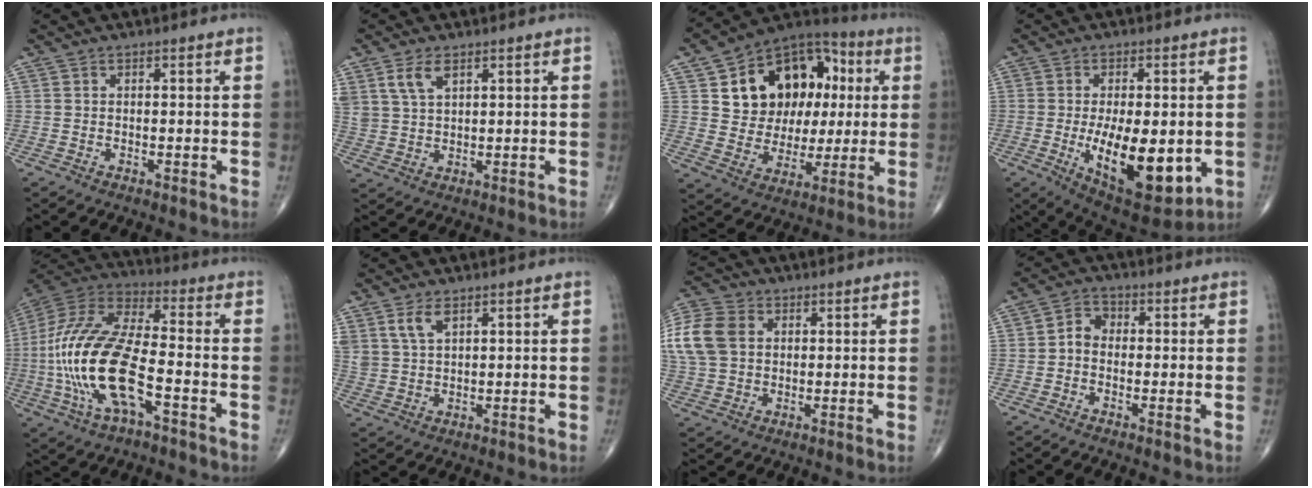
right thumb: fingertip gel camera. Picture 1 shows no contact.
{"total": 5.5, "force": [3.0, 3.0, 3.6], "torque": [-0.072, -0.008, 0.066]}
{"total": 20.2, "force": [4.9, 14.9, 12.7], "torque": [-0.140, 0.016, 0.085]}
{"total": 17.3, "force": [-3.0, 7.5, 15.3], "torque": [-0.228, -0.026, -0.028]}
{"total": 22.2, "force": [-5.5, 8.8, 19.7], "torque": [-0.440, 0.025, -0.096]}
{"total": 5.0, "force": [2.8, 2.6, 3.2], "torque": [-0.063, -0.008, 0.062]}
{"total": 17.2, "force": [3.8, 13.1, 10.4], "torque": [-0.264, 0.029, 0.078]}
{"total": 3.9, "force": [-0.5, 3.2, 2.2], "torque": [-0.024, 0.016, -0.020]}